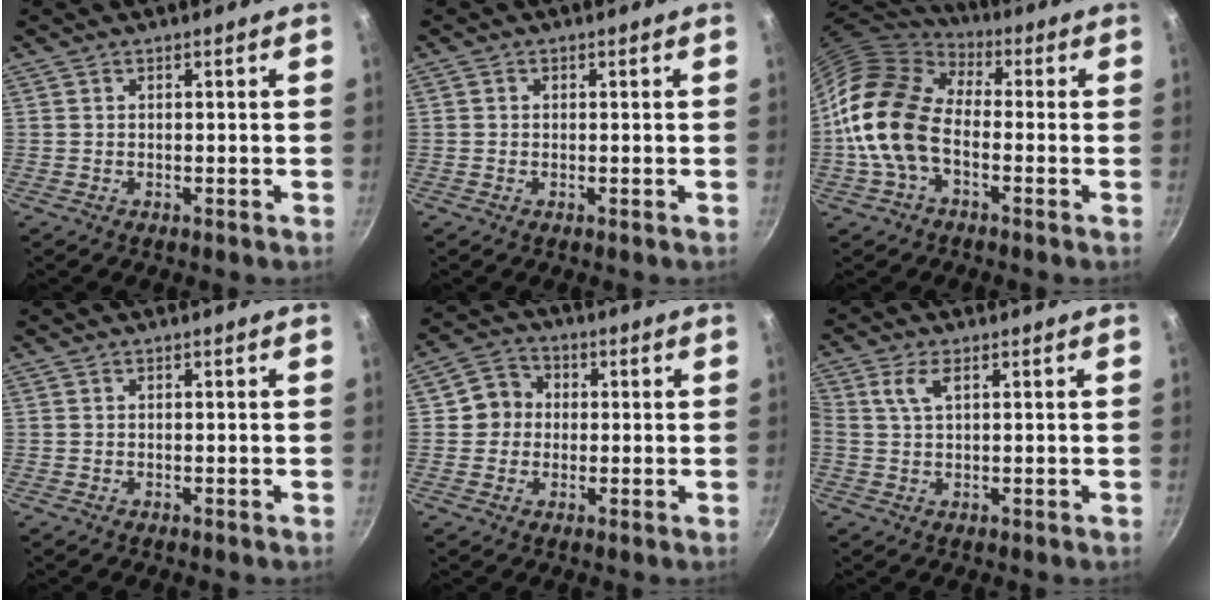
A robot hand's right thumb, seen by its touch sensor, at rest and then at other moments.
{"total": 0.6, "force": [0.0, 0.6, 0.2], "torque": [-0.001, 0.003, -0.001]}
{"total": 15.7, "force": [-2.7, 10.0, 11.8], "torque": [-0.199, 0.031, -0.069]}
{"total": 0.0}
{"total": 6.0, "force": [0.3, 5.6, 2.0], "torque": [0.005, 0.012, -0.009]}
{"total": 3.5, "force": [1.2, 1.7, 2.9], "torque": [-0.061, 0.005, 0.023]}